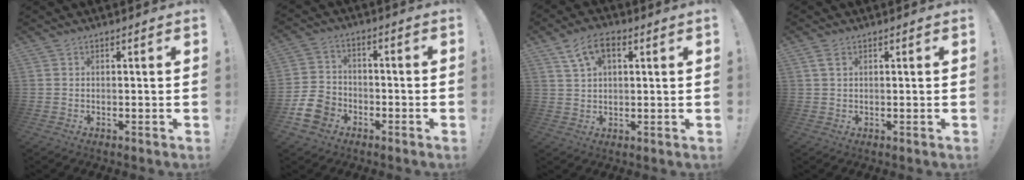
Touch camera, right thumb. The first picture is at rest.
{"total": 10.8, "force": [-5.6, 8.1, 4.5], "torque": [-0.093, 0.040, -0.103]}
{"total": 7.5, "force": [3.3, 3.7, 5.6], "torque": [-0.095, 0.001, 0.063]}
{"total": 2.6, "force": [1.2, 1.2, 1.9], "torque": [-0.031, -0.001, 0.020]}